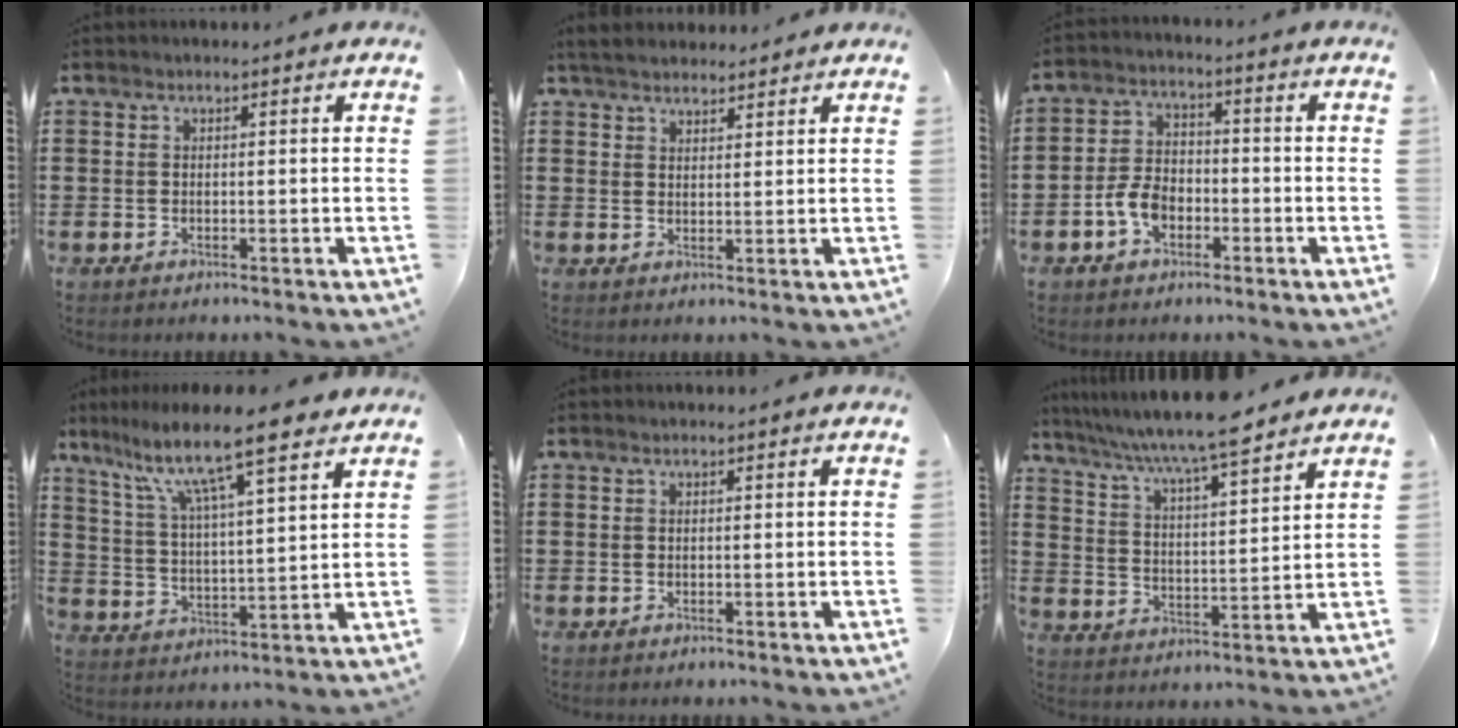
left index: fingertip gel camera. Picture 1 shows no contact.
{"total": 3.3, "force": [3.1, 0.8, 0.6], "torque": [-0.021, -0.001, 0.060]}
{"total": 5.5, "force": [-2.5, 3.4, 3.6], "torque": [-0.091, 0.004, -0.053]}
{"total": 10.8, "force": [8.1, 1.3, 7.0], "torque": [-0.155, -0.040, 0.133]}
{"total": 0.0}
{"total": 7.2, "force": [6.5, 0.1, 3.2], "torque": [-0.087, -0.037, 0.108]}